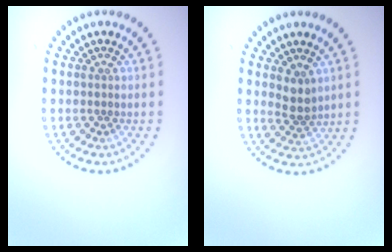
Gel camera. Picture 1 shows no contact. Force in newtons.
{"total": 1.9, "press": 1.5, "slide": 1.2}